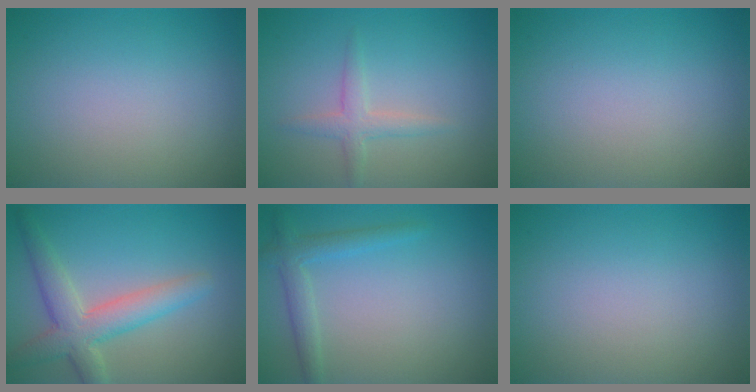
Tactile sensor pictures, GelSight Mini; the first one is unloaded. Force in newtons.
{"total": 1.9, "press": 1.9, "slide": 0.1}
{"total": 0.0}
{"total": 4.8, "press": 4.8, "slide": 0.3}
{"total": 2.3, "press": 2.3, "slide": 0.1}
{"total": 0.0}